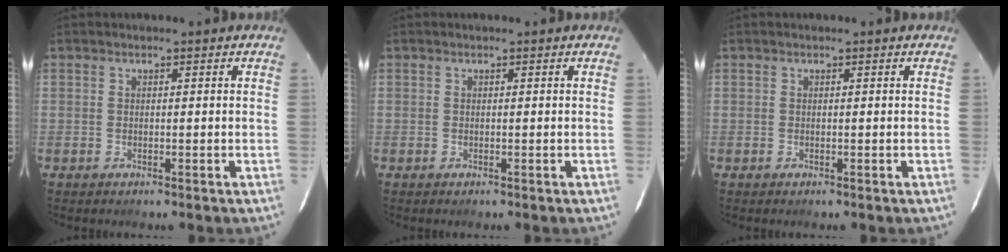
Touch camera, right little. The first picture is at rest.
{"total": 0.0}
{"total": 0.0}